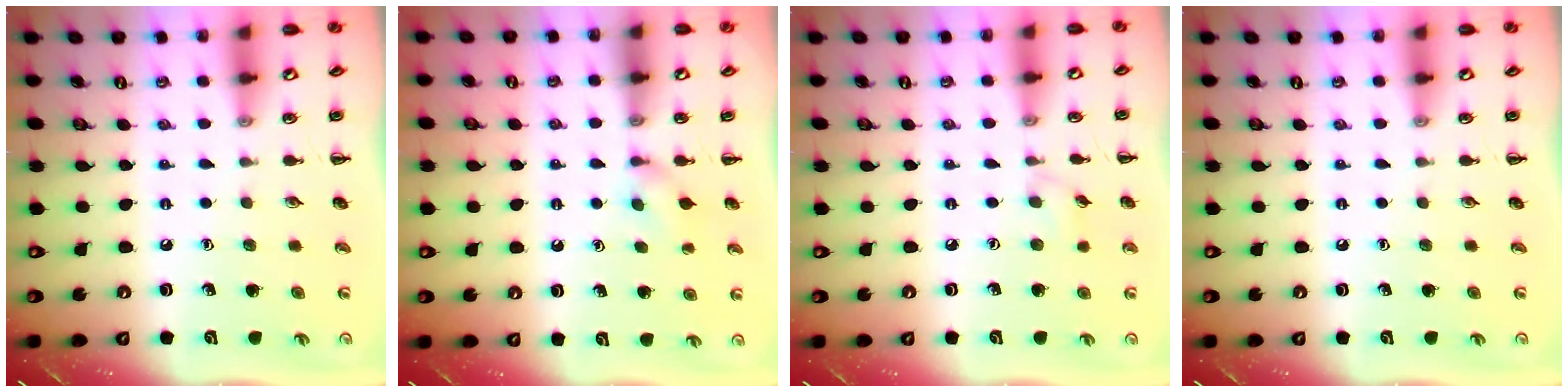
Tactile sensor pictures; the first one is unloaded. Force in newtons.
{"total": 3.3, "press": 3.0, "slide": 1.4}
{"total": 3.3, "press": 3.1, "slide": 1.2}
{"total": 0.0}